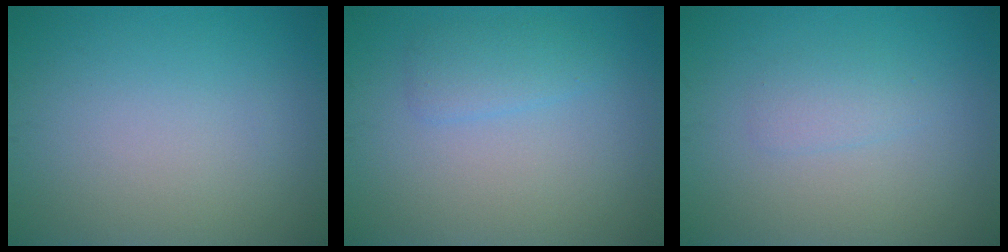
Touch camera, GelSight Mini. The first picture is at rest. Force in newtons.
{"total": 1.9, "press": 1.9, "slide": 0.1}
{"total": 1.3, "press": 1.3, "slide": 0.0}